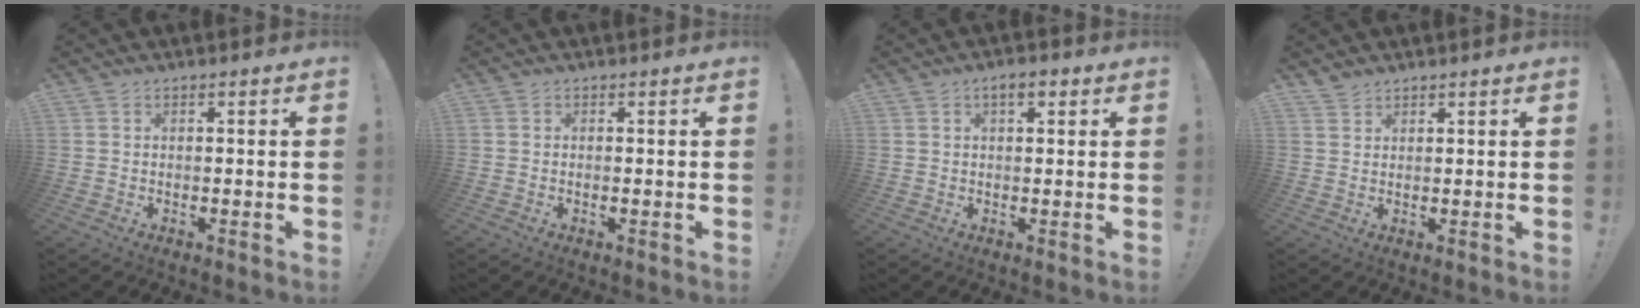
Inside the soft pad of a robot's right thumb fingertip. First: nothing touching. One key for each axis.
{"total": 0.0}
{"total": 3.8, "fx": 1.7, "fy": 1.7, "fz": 3.0, "tx": -0.037, "ty": -0.002, "tz": 0.025}
{"total": 2.1, "fx": 1.9, "fy": 0.7, "fz": 0.3, "tx": 0.002, "ty": -0.017, "tz": 0.036}